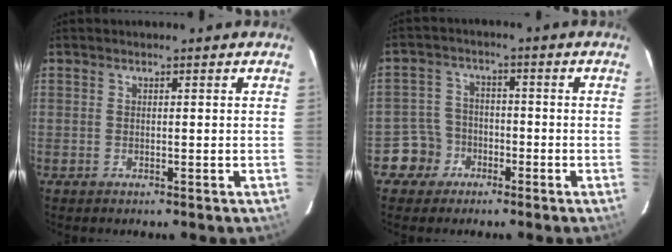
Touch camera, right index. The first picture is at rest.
{"total": 5.6, "force": [-3.0, 4.7, 0.0], "torque": [-0.010, 0.027, -0.057]}